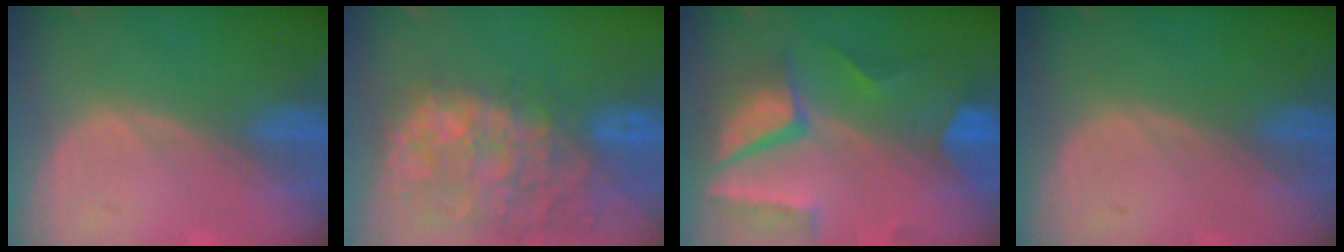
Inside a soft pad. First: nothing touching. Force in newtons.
{"total": 14.1, "press": 11.6, "slide": 8.1}
{"total": 10.3, "press": 8.6, "slide": 5.6}
{"total": 0.0}